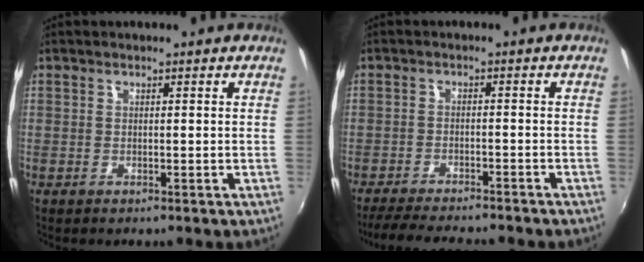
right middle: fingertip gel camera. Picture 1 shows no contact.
{"total": 11.0, "force": [-9.8, 1.2, 4.9], "torque": [-0.110, -0.021, -0.150]}